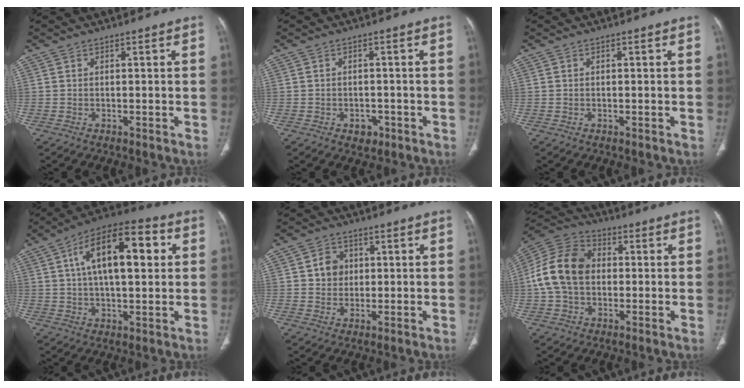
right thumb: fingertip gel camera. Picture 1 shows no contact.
{"total": 2.5, "force": [-1.2, 1.9, 1.1], "torque": [-0.005, 0.005, -0.011]}
{"total": 0.0}
{"total": 17.8, "force": [4.5, 8.0, 15.3], "torque": [-0.229, 0.019, 0.064]}
{"total": 4.8, "force": [0.9, 4.2, 2.1], "torque": [-0.011, 0.001, 0.013]}
{"total": 13.1, "force": [0.7, 9.5, 9.0], "torque": [-0.172, 0.031, 0.005]}